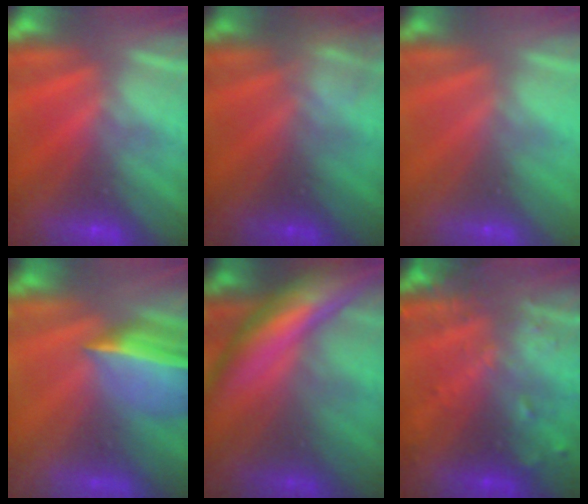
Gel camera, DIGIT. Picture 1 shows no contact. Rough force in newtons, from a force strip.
{"total": 2.3}
{"total": 2.5}
{"total": 7.2}
{"total": 8.1}
{"total": 8.8}